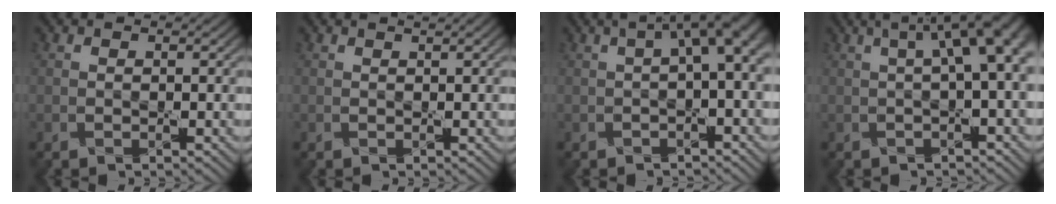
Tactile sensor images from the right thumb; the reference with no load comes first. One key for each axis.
{"total": 1.1, "fx": 0.8, "fy": 0.2, "fz": 0.8, "tx": -0.016, "ty": 0.000, "tz": 0.006}
{"total": 5.5, "fx": 0.7, "fy": 1.5, "fz": 5.2, "tx": -0.068, "ty": 0.017, "tz": 0.008}
{"total": 8.0, "fx": 1.5, "fy": 2.4, "fz": 7.5, "tx": -0.088, "ty": 0.024, "tz": 0.021}